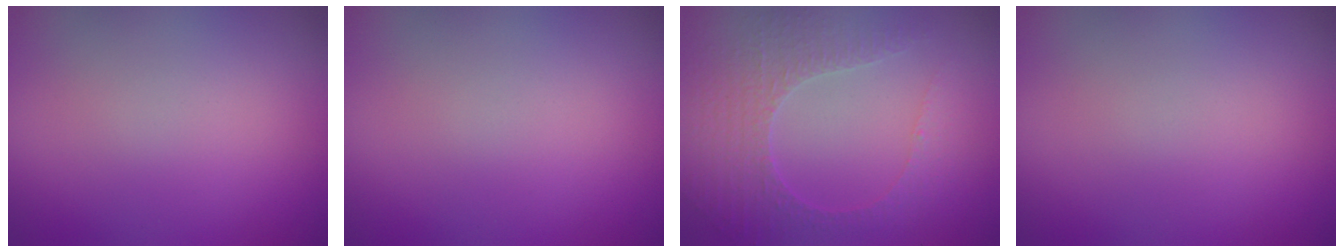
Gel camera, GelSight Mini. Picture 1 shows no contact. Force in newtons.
{"total": 0.0}
{"total": 4.7, "press": 3.3, "slide": 3.3}
{"total": 0.0}